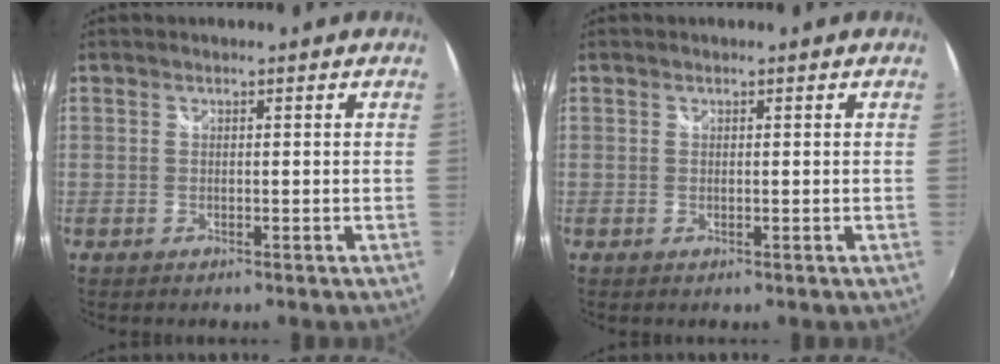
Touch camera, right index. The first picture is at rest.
{"total": 0.0}